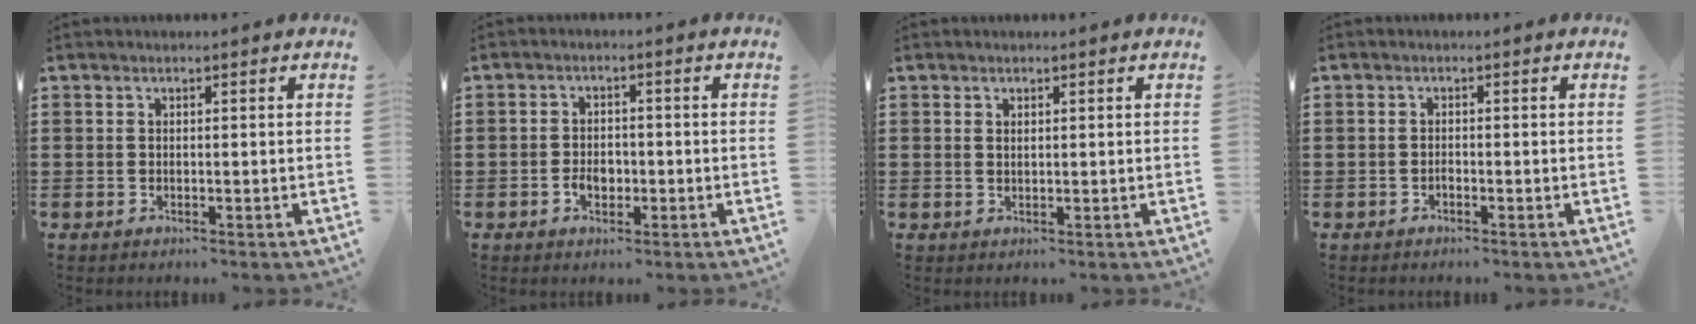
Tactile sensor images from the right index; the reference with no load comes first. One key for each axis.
{"total": 3.0, "fx": -1.0, "fy": 2.0, "fz": 2.1, "tx": -0.040, "ty": 0.003, "tz": -0.018}
{"total": 0.6, "fx": 0.4, "fy": 0.3, "fz": 0.4, "tx": -0.008, "ty": 0.002, "tz": 0.007}
{"total": 0.8, "fx": -0.6, "fy": 0.5, "fz": 0.3, "tx": -0.007, "ty": 0.000, "tz": -0.011}